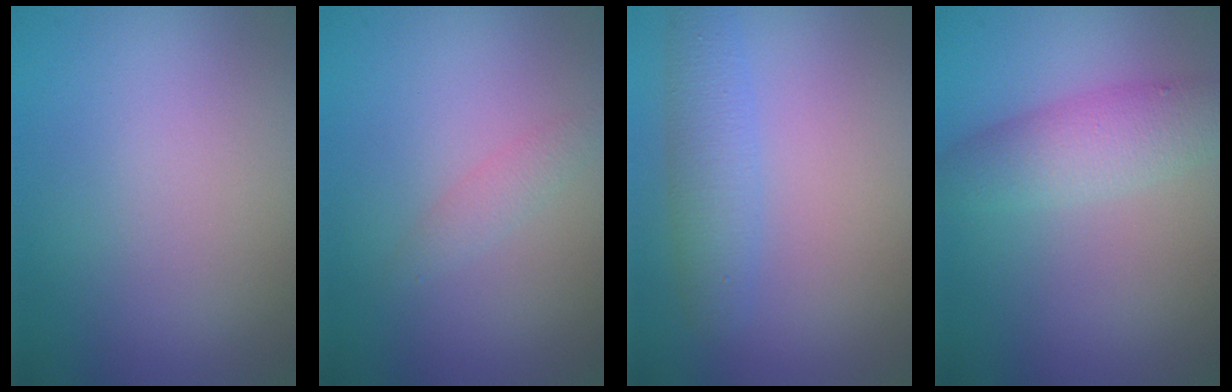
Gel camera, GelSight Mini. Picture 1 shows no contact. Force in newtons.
{"total": 1.3, "press": 1.3, "slide": 0.1}
{"total": 3.1, "press": 3.1, "slide": 0.0}
{"total": 3.9, "press": 3.9, "slide": 0.0}